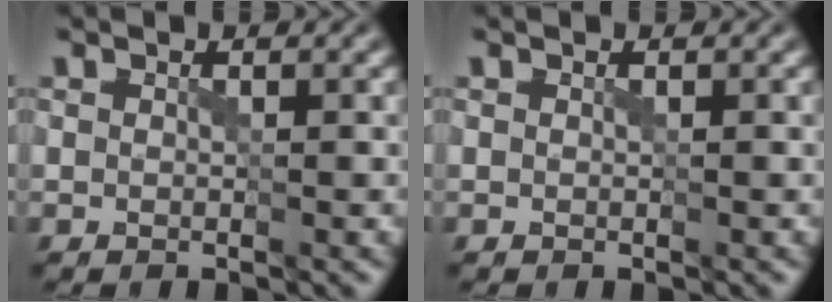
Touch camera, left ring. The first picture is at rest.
{"total": 0.0}